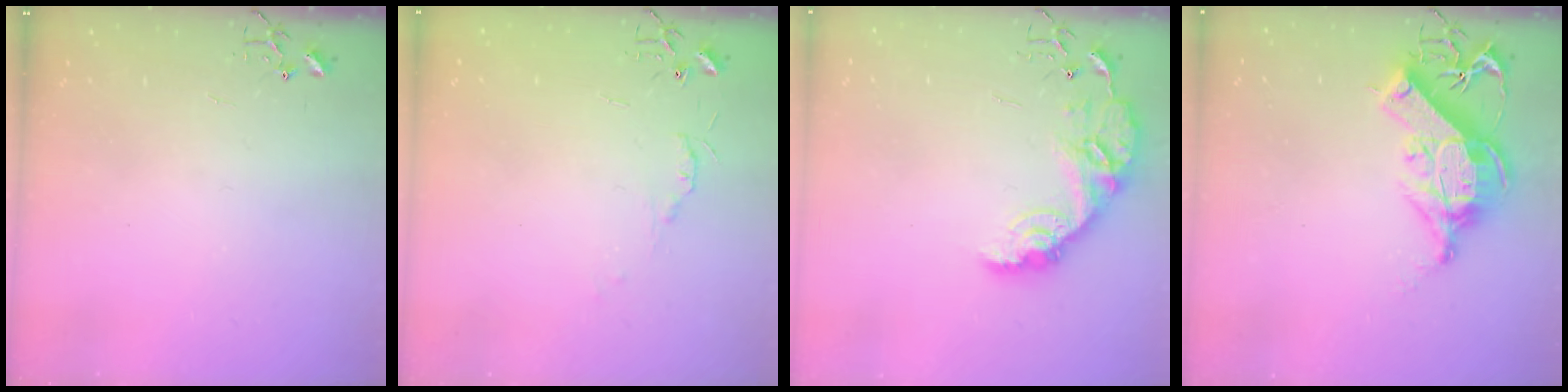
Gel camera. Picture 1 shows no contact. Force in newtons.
{"total": 4.8, "press": 4.8, "slide": 0.7}
{"total": 14.5, "press": 14.5, "slide": 1.0}
{"total": 13.7, "press": 13.5, "slide": 2.2}